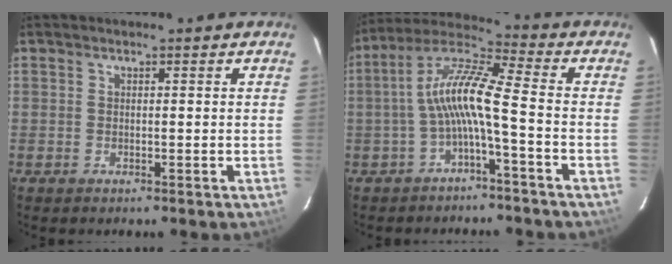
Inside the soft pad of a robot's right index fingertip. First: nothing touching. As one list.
[{"total": 9.4, "force": [-2.4, 0.5, 9.1], "torque": [-0.199, 0.023, -0.049]}]